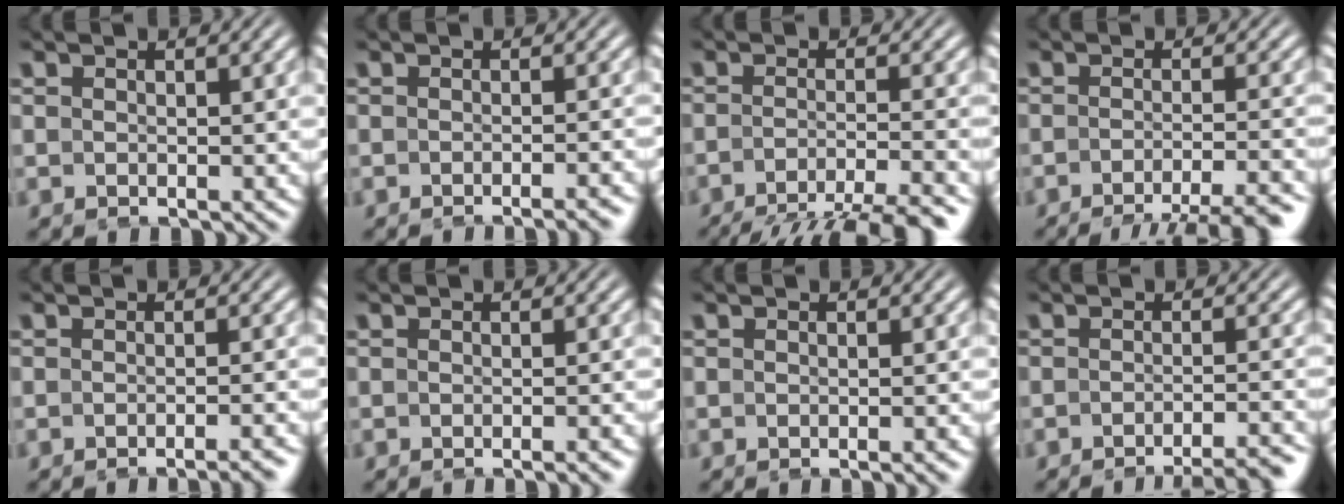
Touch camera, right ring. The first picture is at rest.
{"total": 2.4, "force": [-2.2, 0.1, 1.1], "torque": [-0.012, 0.004, -0.035]}
{"total": 9.5, "force": [-7.5, 2.9, 5.1], "torque": [-0.067, -0.028, -0.103]}
{"total": 10.6, "force": [-9.3, 2.7, 4.2], "torque": [-0.042, -0.018, -0.138]}
{"total": 3.3, "force": [-3.0, 0.2, 1.3], "torque": [-0.013, 0.002, -0.047]}
{"total": 1.3, "force": [-1.1, -0.1, 0.6], "torque": [-0.009, 0.005, -0.019]}
{"total": 0.7, "force": [-0.6, -0.2, 0.4], "torque": [-0.005, 0.003, -0.011]}
{"total": 8.9, "force": [-8.3, 1.6, 2.8], "torque": [-0.017, -0.008, -0.126]}